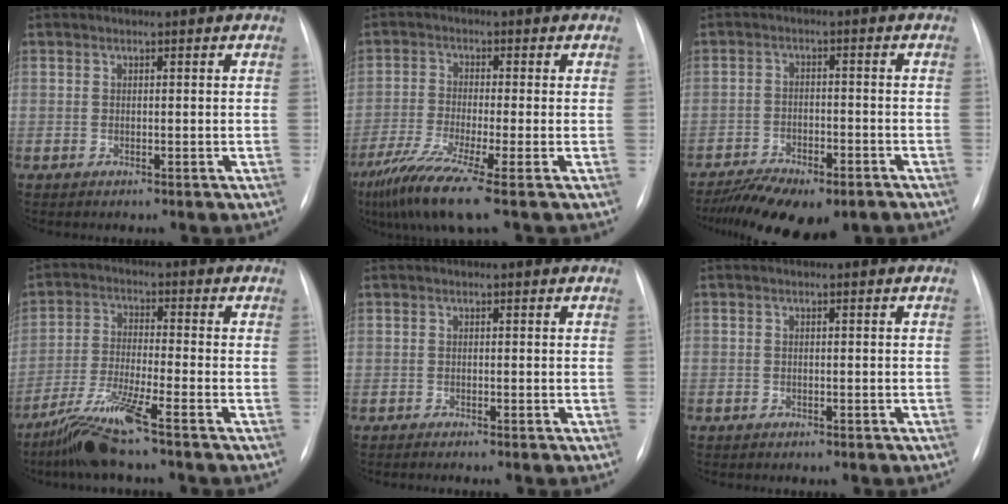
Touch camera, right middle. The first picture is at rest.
{"total": 9.4, "force": [-6.1, -0.9, 7.1], "torque": [-0.135, -0.034, -0.112]}
{"total": 13.0, "force": [-9.9, 4.7, 7.1], "torque": [-0.121, -0.007, -0.148]}
{"total": 8.6, "force": [-6.2, -0.5, 6.0], "torque": [-0.124, -0.031, -0.121]}
{"total": 2.1, "force": [-1.8, -0.1, 1.1], "torque": [-0.009, -0.001, -0.023]}
{"total": 1.4, "force": [-1.1, 0.8, 0.4], "torque": [-0.007, 0.002, -0.012]}